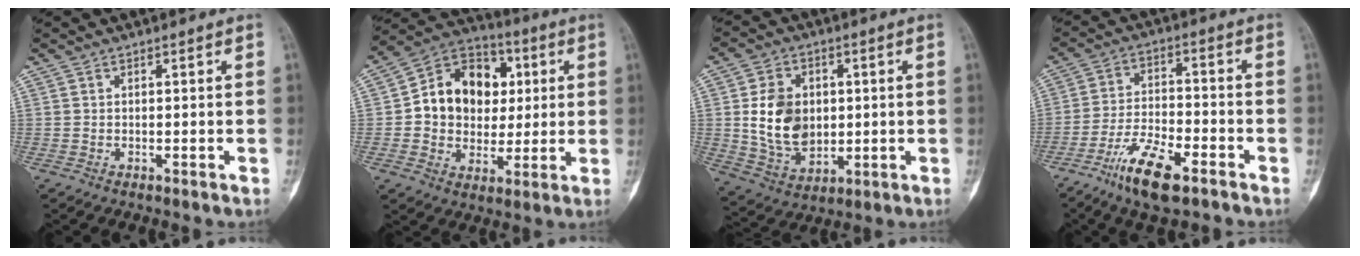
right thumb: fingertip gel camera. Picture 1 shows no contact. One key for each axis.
{"total": 16.5, "fx": 2.0, "fy": 13.6, "fz": 9.2, "tx": -0.095, "ty": 0.019, "tz": 0.033}
{"total": 13.1, "fx": 0.8, "fy": 9.8, "fz": 8.6, "tx": -0.115, "ty": -0.009, "tz": 0.028}
{"total": 11.4, "fx": -7.3, "fy": 3.9, "fz": 7.9, "tx": -0.147, "ty": 0.034, "tz": -0.134}